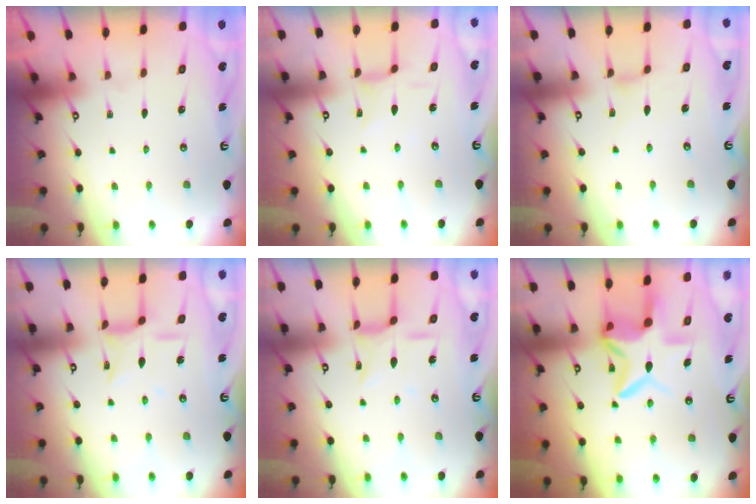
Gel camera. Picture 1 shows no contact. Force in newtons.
{"total": 0.9, "press": 0.9, "slide": 0.3}
{"total": 0.7, "press": 0.6, "slide": 0.3}
{"total": 7.3, "press": 7.3, "slide": 0.4}
{"total": 6.8, "press": 6.8, "slide": 0.3}
{"total": 10.9, "press": 10.8, "slide": 1.4}